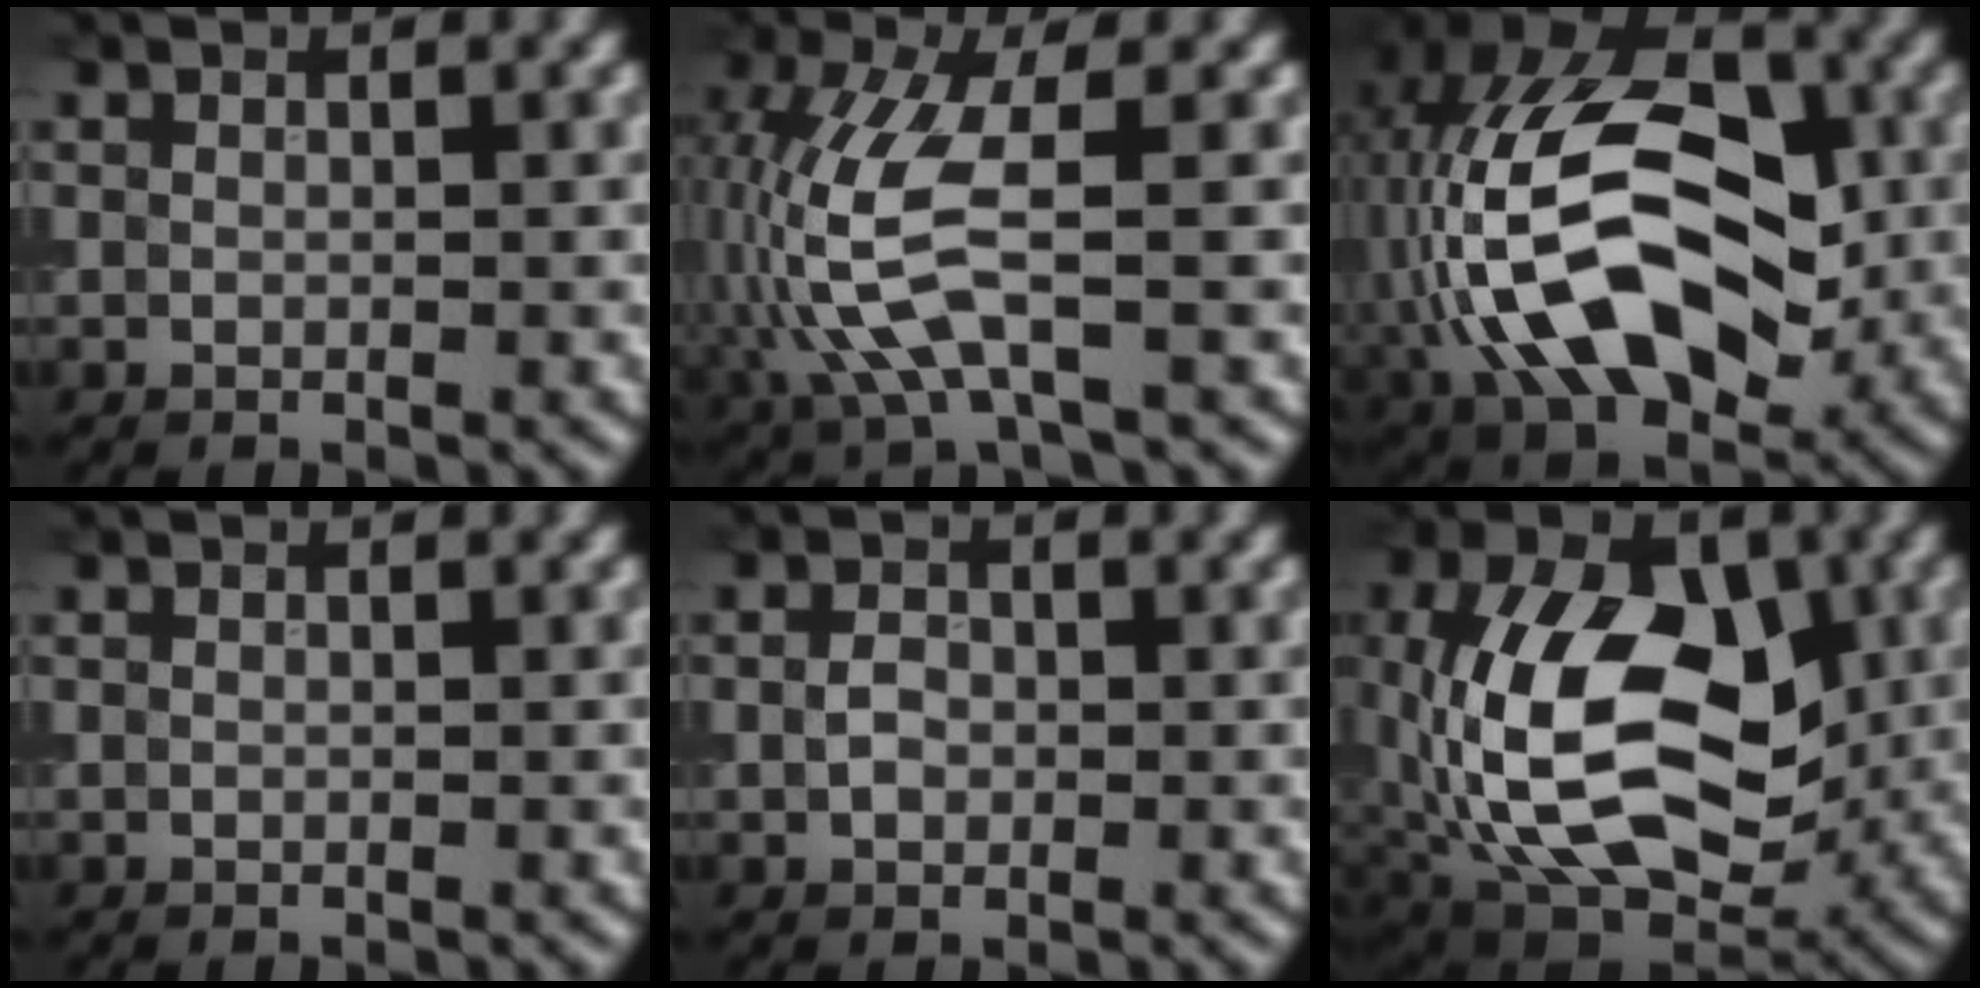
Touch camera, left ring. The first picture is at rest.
{"total": 7.3, "force": [-1.3, 2.6, 6.7], "torque": [-0.179, 0.005, -0.022]}
{"total": 15.6, "force": [-2.0, 9.6, 12.1], "torque": [-0.227, 0.016, -0.057]}
{"total": 0.0}
{"total": 1.6, "force": [-0.1, 1.2, 1.1], "torque": [-0.023, 0.003, -0.004]}
{"total": 13.9, "force": [-0.3, 8.7, 10.9], "torque": [-0.201, 0.000, -0.010]}